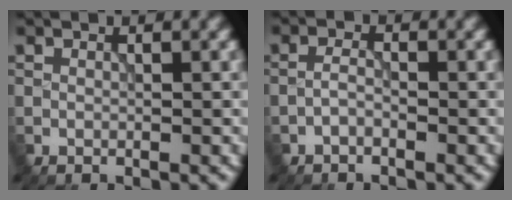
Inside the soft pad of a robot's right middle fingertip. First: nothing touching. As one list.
[{"total": 1.1, "force": [-0.8, 0.3, 0.7], "torque": [-0.016, 0.004, -0.019]}]